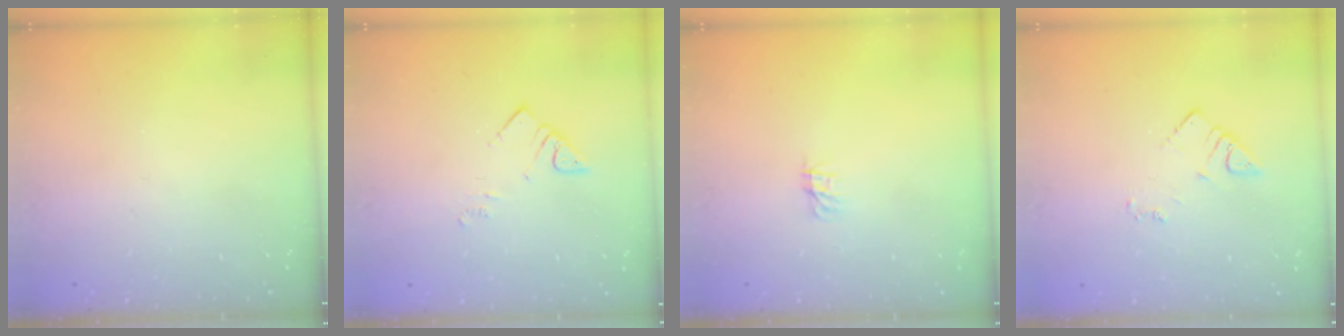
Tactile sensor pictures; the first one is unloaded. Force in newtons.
{"total": 3.8, "press": 3.7, "slide": 0.5}
{"total": 0.0}
{"total": 2.9, "press": 2.9, "slide": 0.3}